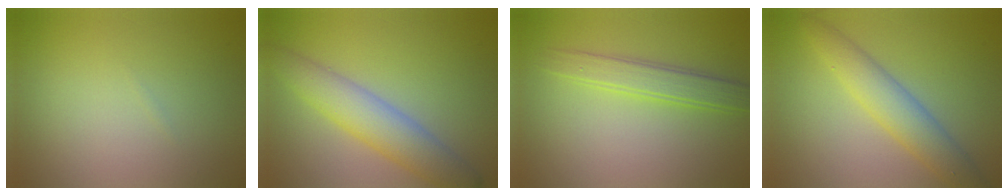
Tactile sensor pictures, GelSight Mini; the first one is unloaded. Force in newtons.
{"total": 5.2, "press": 5.2, "slide": 0.1}
{"total": 3.0, "press": 2.9, "slide": 0.2}
{"total": 4.4, "press": 4.4, "slide": 0.3}